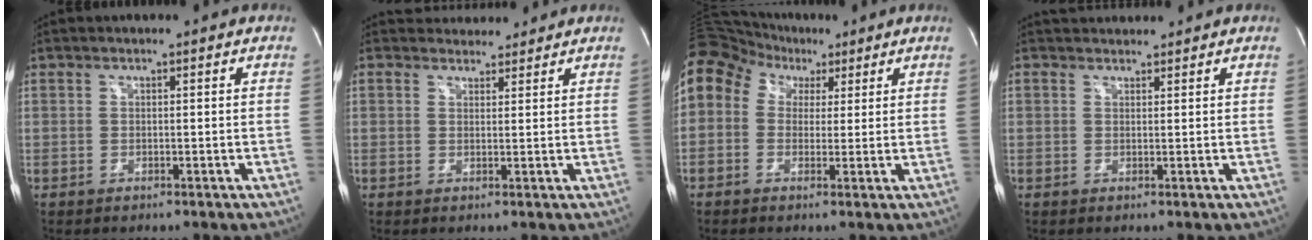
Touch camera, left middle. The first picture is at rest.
{"total": 4.3, "force": [4.0, 1.4, 0.2], "torque": [-0.001, 0.015, 0.056]}
{"total": 9.1, "force": [3.7, 7.7, 3.4], "torque": [-0.076, 0.058, 0.063]}
{"total": 3.1, "force": [3.0, 0.6, 0.4], "torque": [-0.007, 0.029, 0.050]}